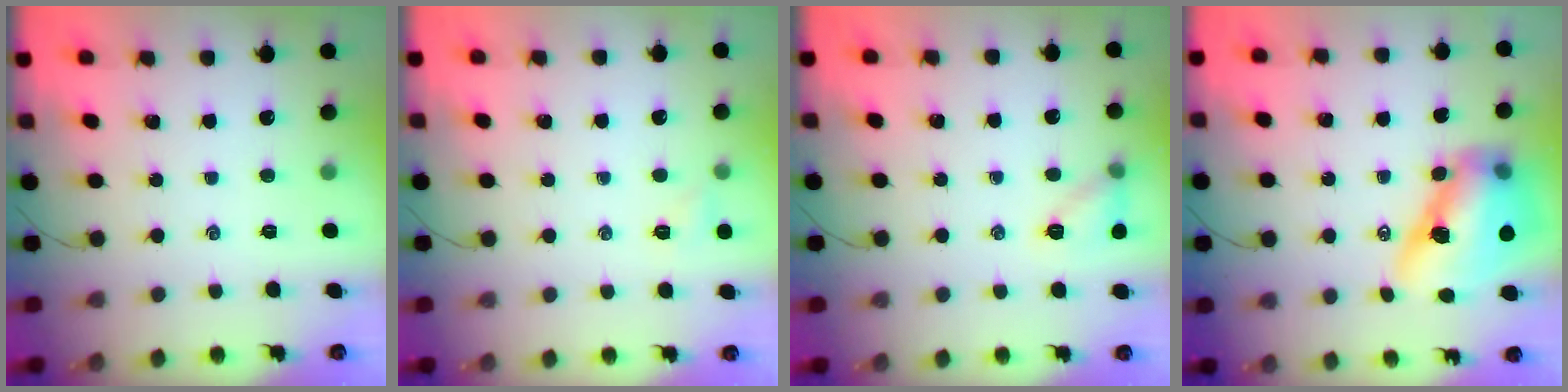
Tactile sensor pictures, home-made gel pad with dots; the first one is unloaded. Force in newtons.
{"total": 3.6, "press": 3.4, "slide": 1.2}
{"total": 8.0, "press": 7.9, "slide": 0.8}
{"total": 15.0, "press": 14.3, "slide": 4.4}